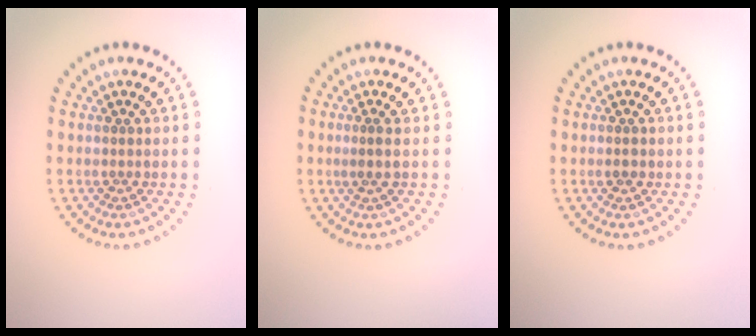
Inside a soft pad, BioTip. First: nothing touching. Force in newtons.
{"total": 0.8, "press": 0.6, "slide": 0.5}
{"total": 1.0, "press": 1.0, "slide": 0.0}